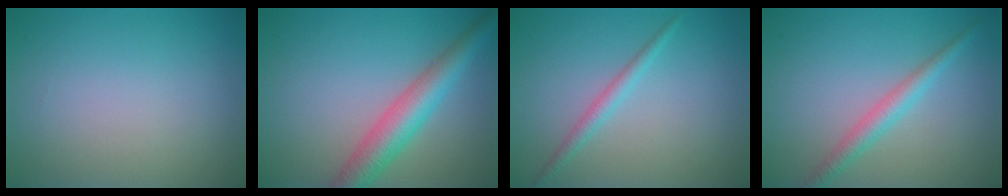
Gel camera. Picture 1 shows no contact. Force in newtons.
{"total": 5.0, "press": 5.0, "slide": 0.2}
{"total": 1.6, "press": 1.6, "slide": 0.1}
{"total": 2.5, "press": 2.5, "slide": 0.1}